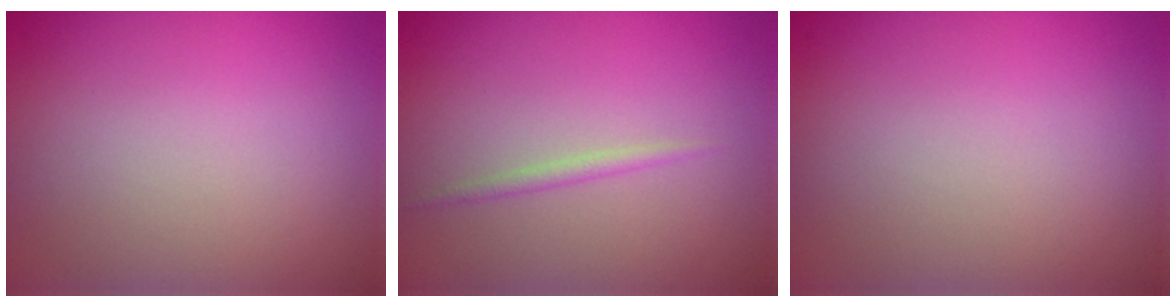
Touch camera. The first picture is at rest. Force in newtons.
{"total": 0.8, "press": 0.8, "slide": 0.0}
{"total": 0.0}